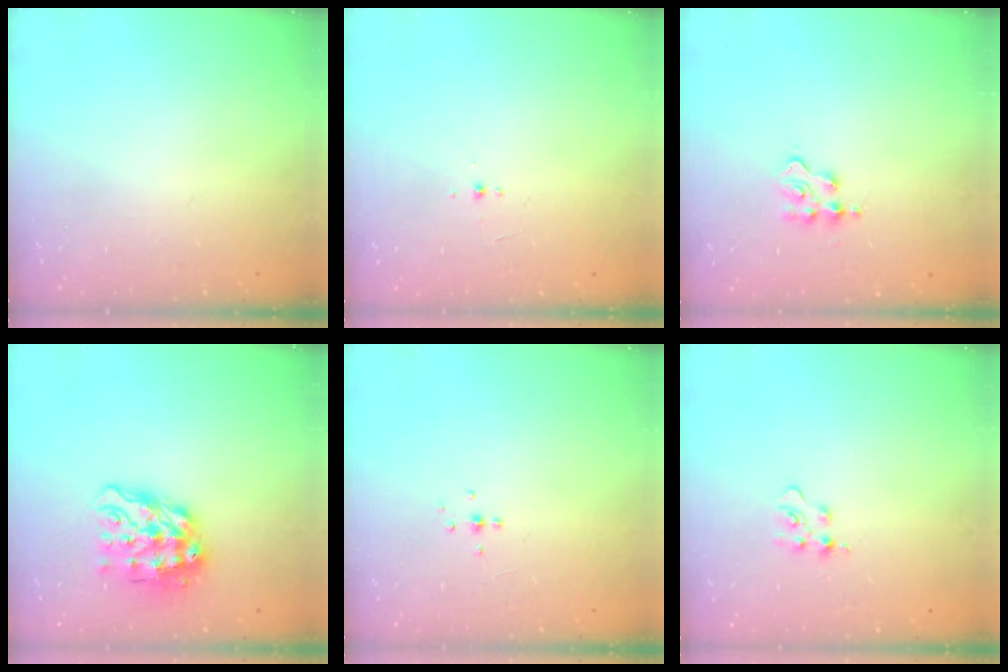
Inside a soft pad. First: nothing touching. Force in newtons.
{"total": 3.2, "press": 3.1, "slide": 0.7}
{"total": 3.0, "press": 3.0, "slide": 0.4}
{"total": 13.2, "press": 13.2, "slide": 1.4}
{"total": 3.4, "press": 3.3, "slide": 0.8}
{"total": 5.3, "press": 5.3, "slide": 0.7}